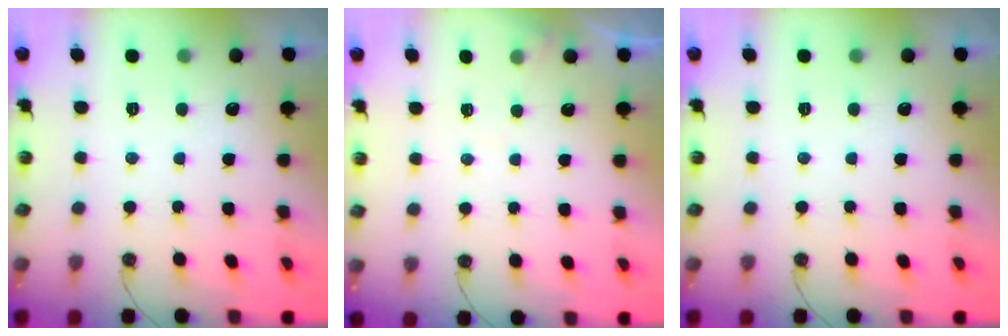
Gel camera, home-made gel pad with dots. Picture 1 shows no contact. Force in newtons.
{"total": 4.7, "press": 4.6, "slide": 0.5}
{"total": 0.0}